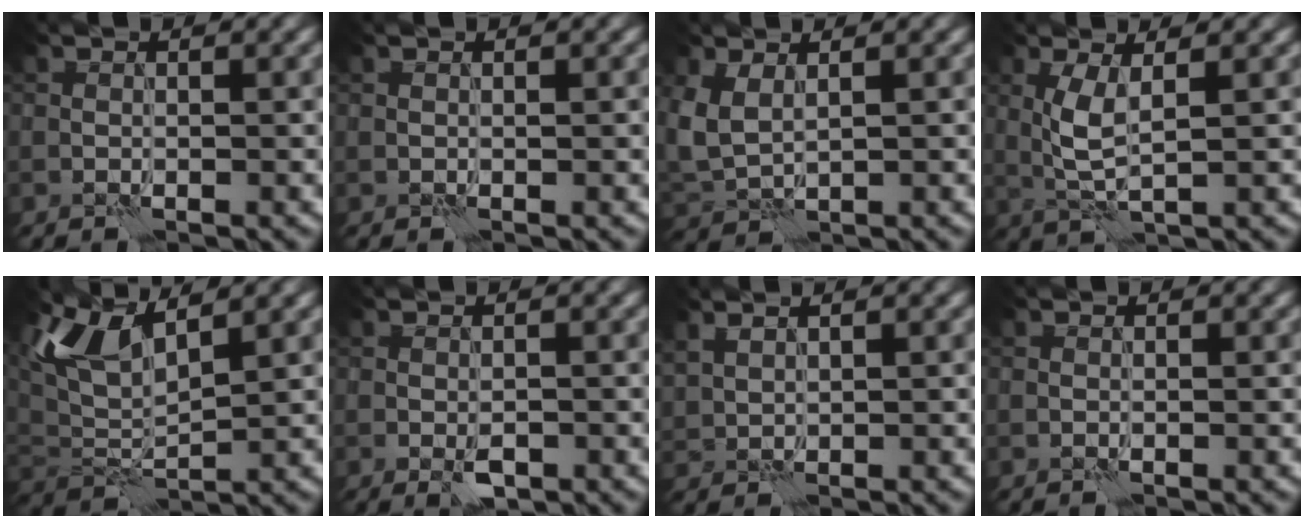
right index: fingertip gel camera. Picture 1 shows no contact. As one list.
[{"total": 0.0}, {"total": 3.4, "force": [1.2, 2.0, 2.4], "torque": [-0.072, -0.002, 0.028]}, {"total": 3.0, "force": [0.4, 0.7, 2.9], "torque": [-0.063, -0.005, 0.011]}, {"total": 6.2, "force": [3.7, 2.5, 4.3], "torque": [-0.104, 0.005, 0.069]}, {"total": 1.7, "force": [-0.7, 0.8, 1.3], "torque": [-0.023, -0.001, -0.012]}, {"total": 1.4, "force": [1.1, 0.5, 0.6], "torque": [-0.018, 0.003, 0.029]}, {"total": 0.0}]